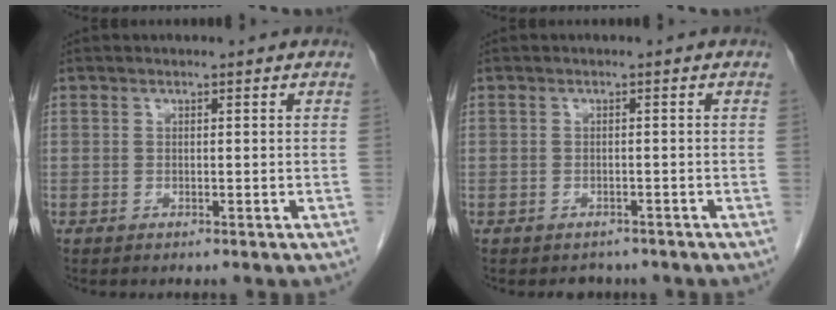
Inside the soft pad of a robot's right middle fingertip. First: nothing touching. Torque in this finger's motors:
{"motor_torque": [-0.32, -0.37, -0.11, -0.01]}